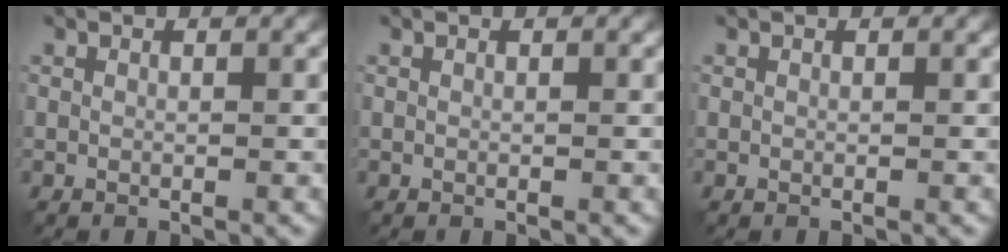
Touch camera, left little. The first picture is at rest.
{"total": 0.0}
{"total": 0.0}